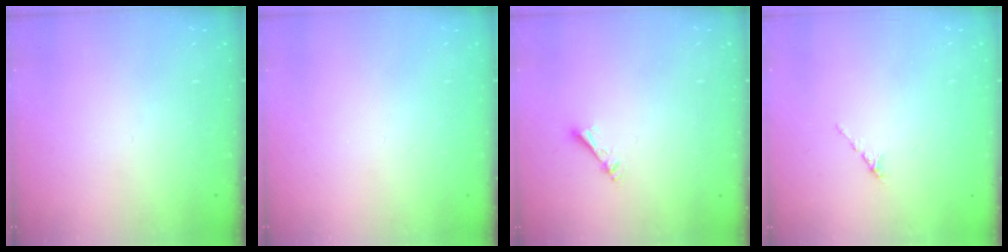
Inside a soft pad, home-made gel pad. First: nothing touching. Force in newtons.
{"total": 0.0}
{"total": 2.4, "press": 2.4, "slide": 0.4}
{"total": 0.0}